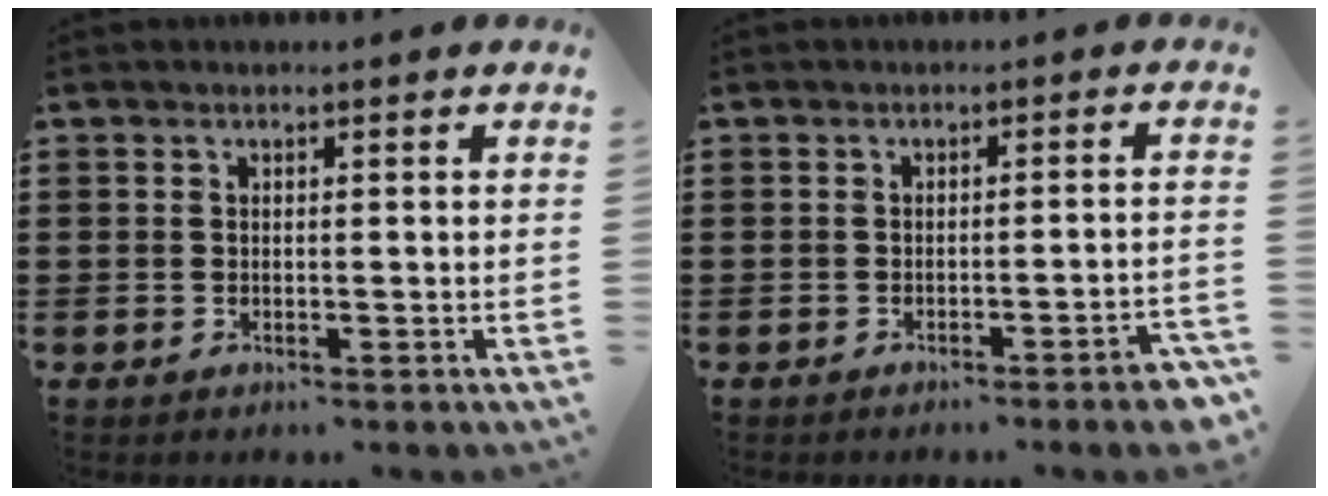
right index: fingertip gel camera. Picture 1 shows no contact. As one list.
[{"total": 3.0, "force": [-2.3, 0.0, 1.9], "torque": [-0.029, -0.007, -0.041]}]